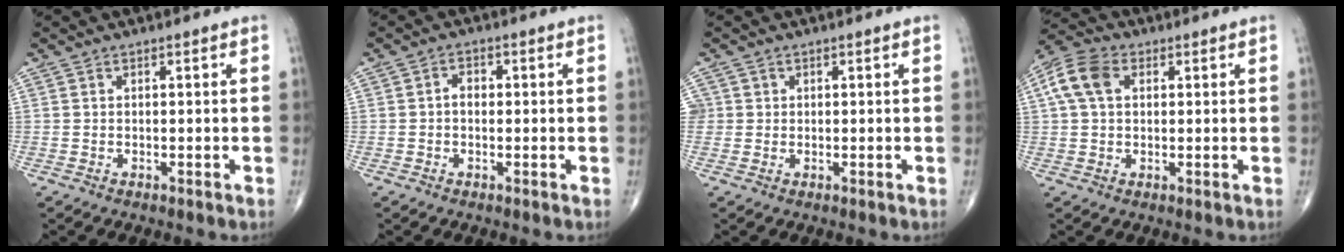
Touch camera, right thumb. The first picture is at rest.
{"total": 2.2, "force": [-0.1, 1.6, 1.5], "torque": [-0.013, 0.010, -0.007]}
{"total": 2.0, "force": [0.4, 2.0, 0.2], "torque": [0.010, 0.003, 0.006]}
{"total": 8.0, "force": [2.1, 5.5, 5.5], "torque": [-0.116, 0.020, 0.033]}